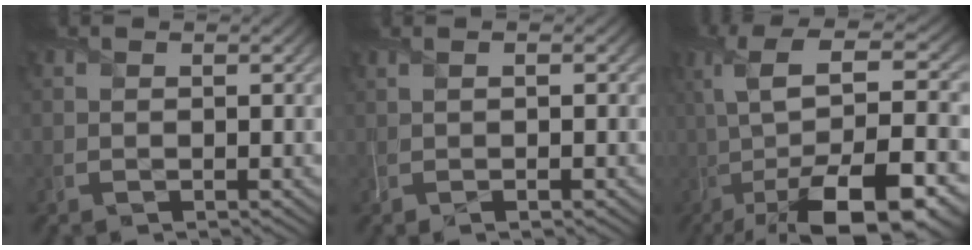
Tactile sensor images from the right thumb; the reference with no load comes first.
{"total": 1.7, "force": [0.0, 0.3, 1.7], "torque": [-0.029, 0.005, -0.003]}
{"total": 18.2, "force": [-4.3, 6.1, 16.6], "torque": [-0.278, 0.007, -0.062]}